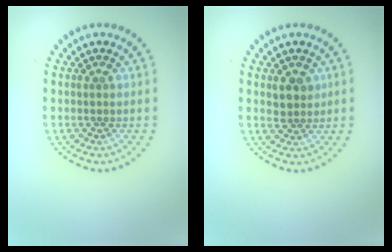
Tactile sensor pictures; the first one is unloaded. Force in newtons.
{"total": 1.9, "press": 1.7, "slide": 0.9}